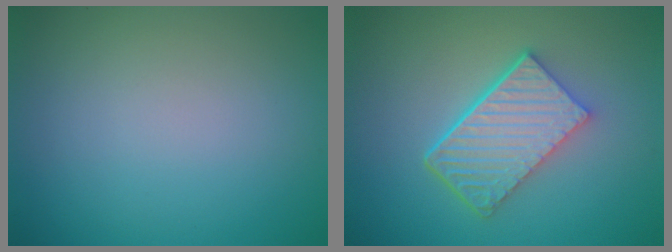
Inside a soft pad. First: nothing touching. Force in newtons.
{"total": 6.2, "press": 4.3, "slide": 4.4}